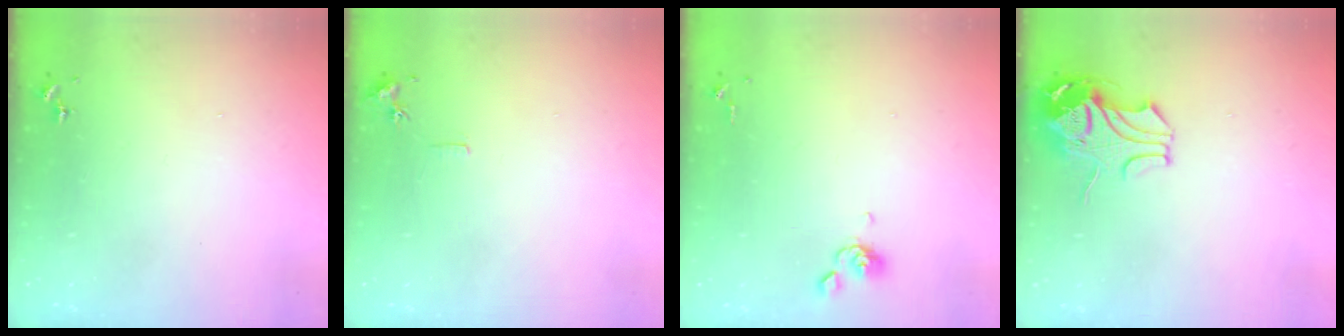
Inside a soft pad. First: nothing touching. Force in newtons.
{"total": 5.6, "press": 5.6, "slide": 0.7}
{"total": 5.6, "press": 5.5, "slide": 1.4}
{"total": 10.0, "press": 9.9, "slide": 1.5}